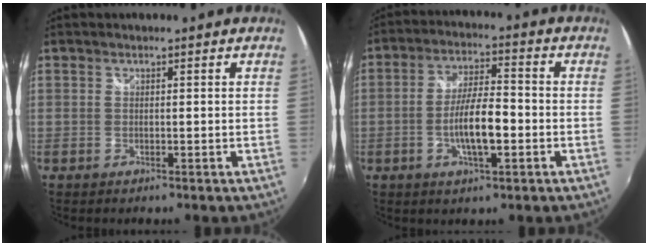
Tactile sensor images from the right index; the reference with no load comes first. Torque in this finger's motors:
{"motor_torque": [1.42, -0.36, 0.75, 0.15]}